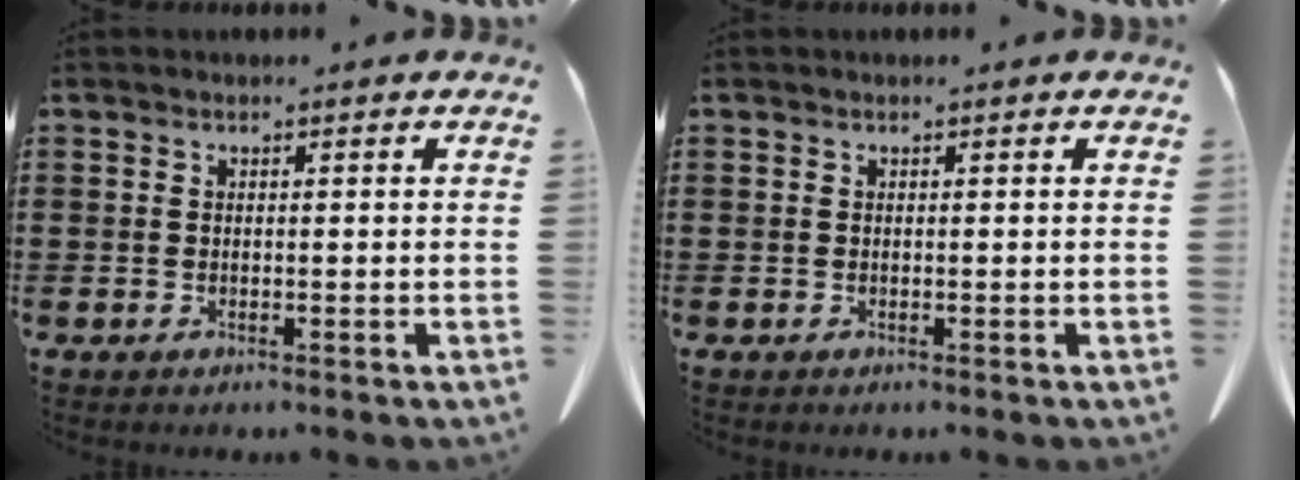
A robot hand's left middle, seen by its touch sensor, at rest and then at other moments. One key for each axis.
{"total": 0.0}